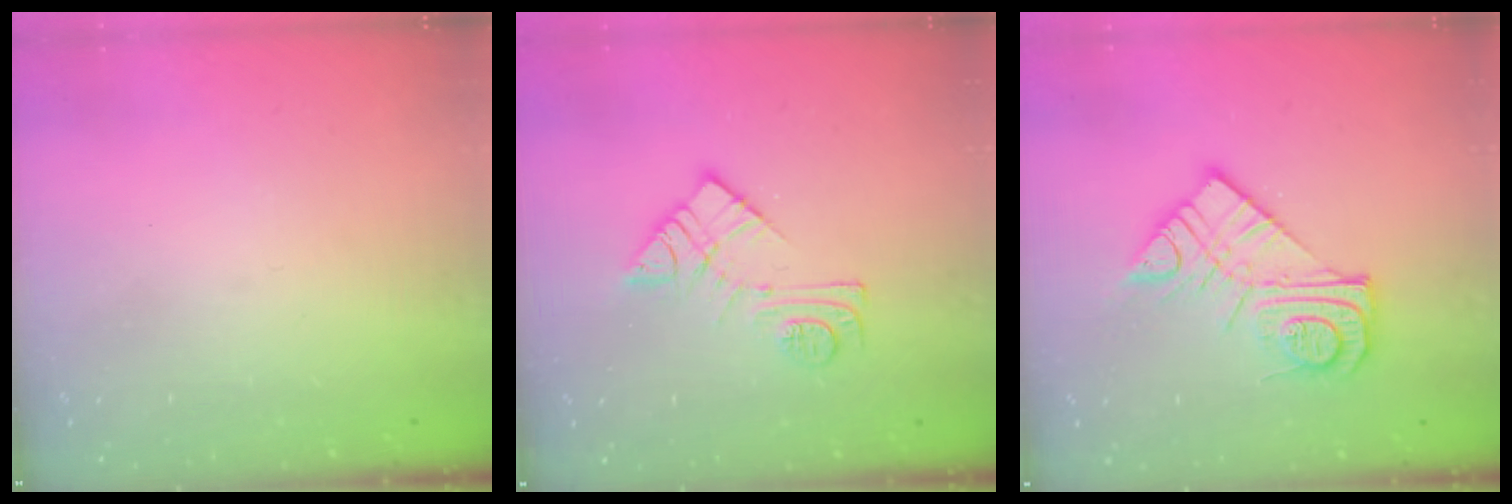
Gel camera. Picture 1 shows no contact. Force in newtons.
{"total": 11.3, "press": 11.3, "slide": 0.4}
{"total": 14.1, "press": 14.1, "slide": 1.0}